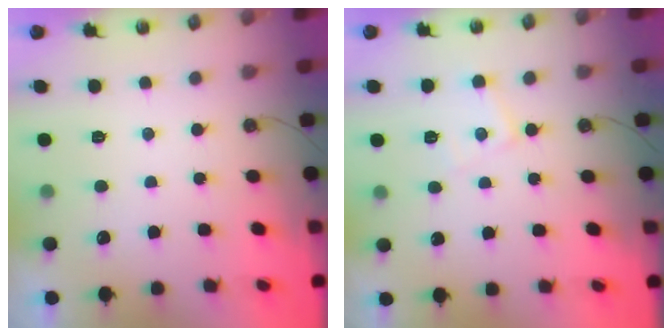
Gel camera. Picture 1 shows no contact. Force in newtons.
{"total": 7.1, "press": 7.1, "slide": 0.5}